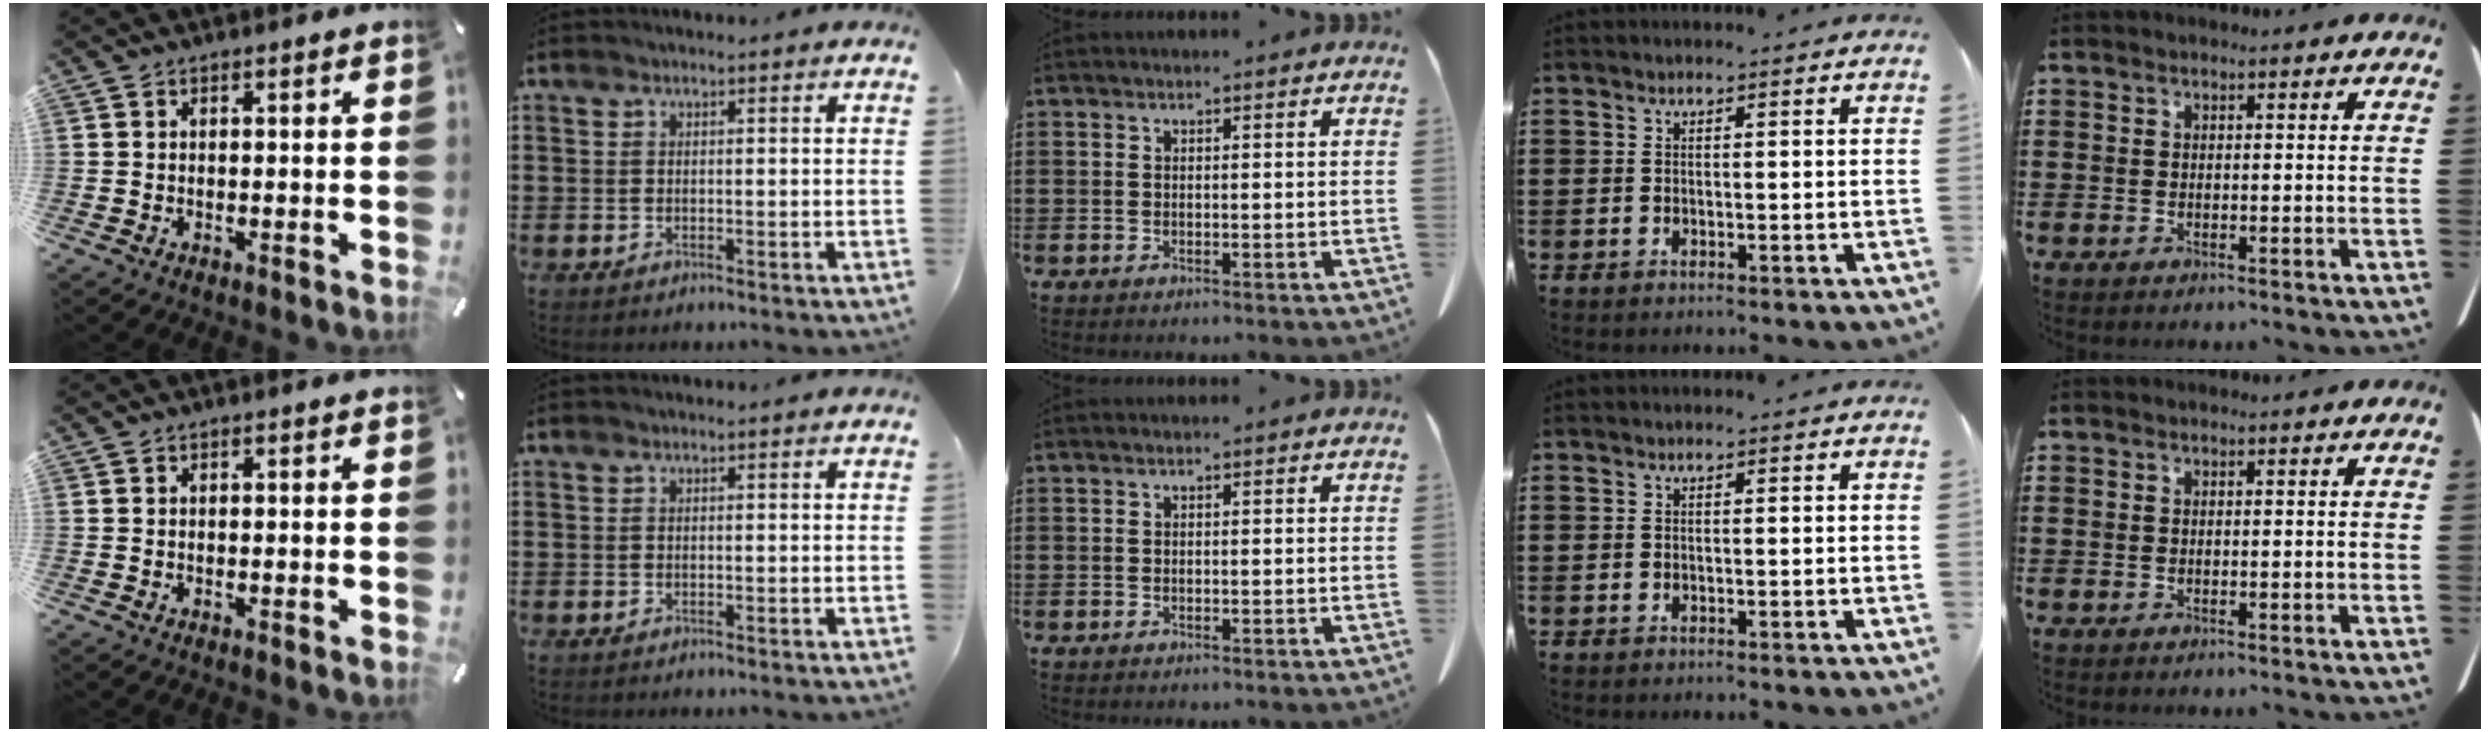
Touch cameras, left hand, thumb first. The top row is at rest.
{}